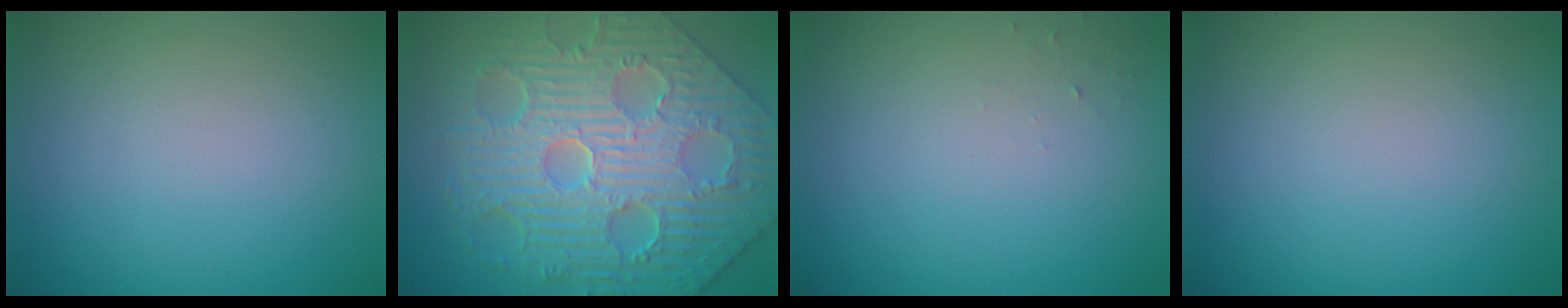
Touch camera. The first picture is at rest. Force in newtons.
{"total": 11.5, "press": 7.9, "slide": 8.4}
{"total": 0.6, "press": 0.6, "slide": 0.1}
{"total": 0.0}